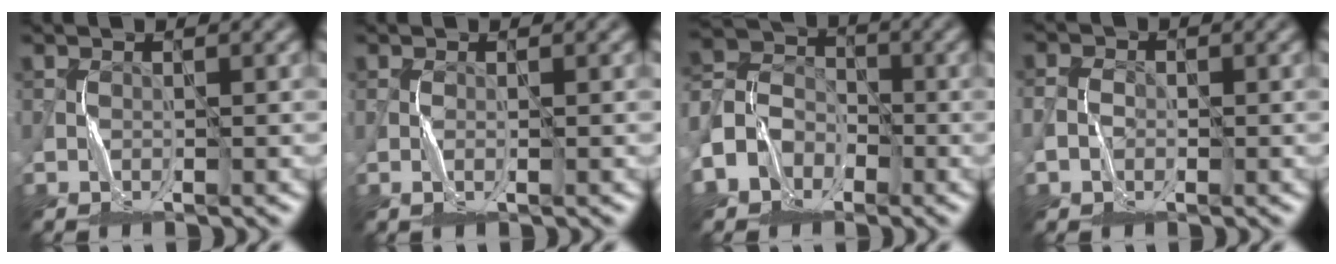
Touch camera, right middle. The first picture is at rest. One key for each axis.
{"total": 0.7, "fx": -0.2, "fy": 0.2, "fz": 0.6, "tx": -0.016, "ty": 0.001, "tz": -0.004}
{"total": 6.2, "fx": -3.1, "fy": 5.0, "fz": 2.2, "tx": -0.039, "ty": 0.002, "tz": -0.078}
{"total": 1.9, "fx": -0.6, "fy": 1.5, "fz": 1.0, "tx": -0.018, "ty": 0.002, "tz": -0.017}